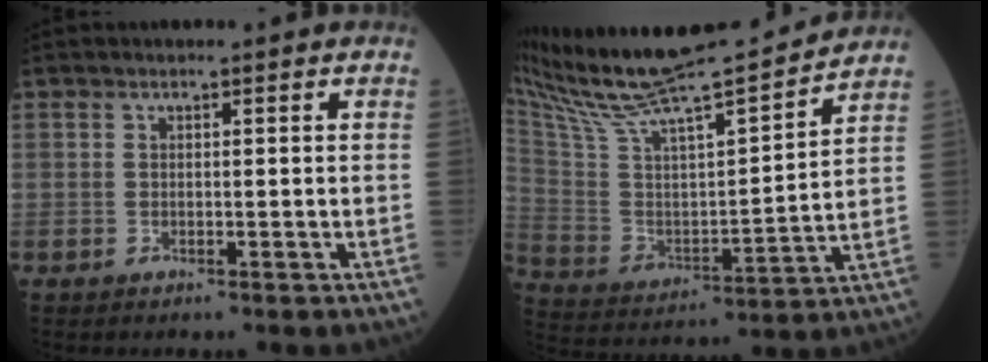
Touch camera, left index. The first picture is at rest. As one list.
[{"total": 23.0, "force": [20.9, 1.2, 9.4], "torque": [-0.187, -0.006, 0.348]}]